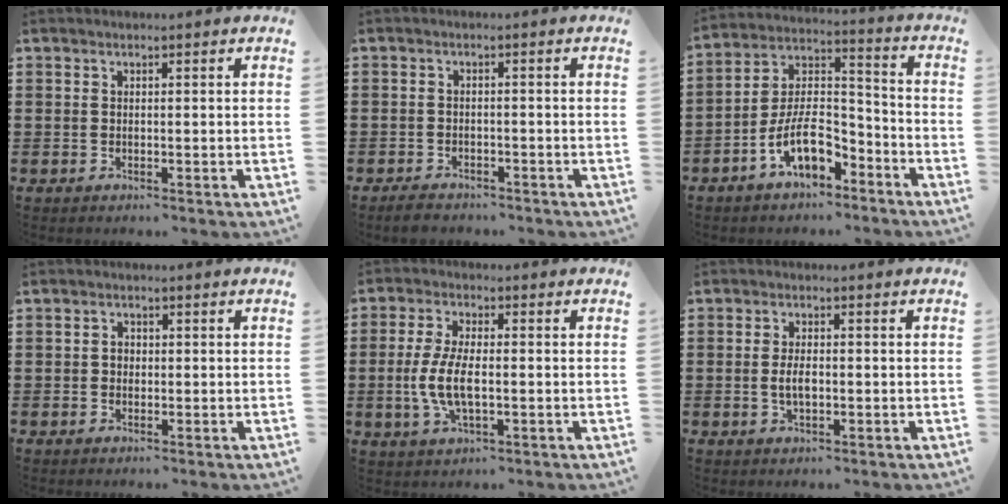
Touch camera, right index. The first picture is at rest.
{"total": 2.0, "force": [-1.9, 0.6, 0.3], "torque": [-0.009, 0.004, -0.040]}
{"total": 10.2, "force": [-6.3, 4.9, 6.4], "torque": [-0.135, 0.010, -0.119]}
{"total": 0.9, "force": [-0.1, 0.6, 0.6], "torque": [-0.013, 0.003, -0.002]}
{"total": 6.8, "force": [-1.0, 2.7, 6.2], "torque": [-0.143, -0.006, -0.028]}
{"total": 3.3, "force": [-0.4, 1.4, 2.9], "torque": [-0.062, 0.001, -0.010]}